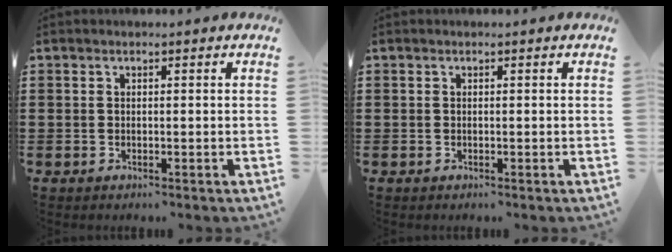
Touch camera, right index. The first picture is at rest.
{"total": 0.0}